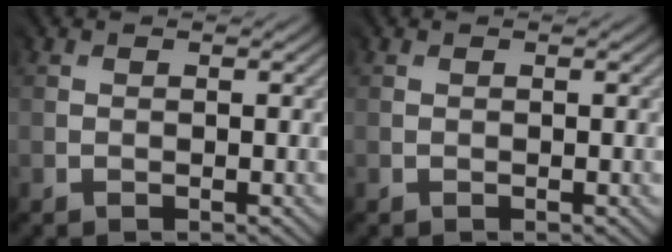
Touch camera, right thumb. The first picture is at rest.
{"total": 0.0}